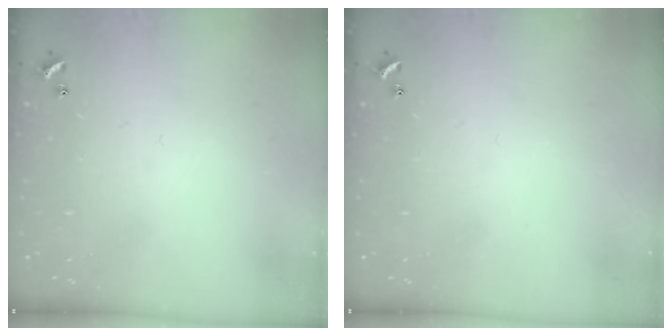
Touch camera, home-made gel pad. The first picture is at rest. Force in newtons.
{"total": 0.0}